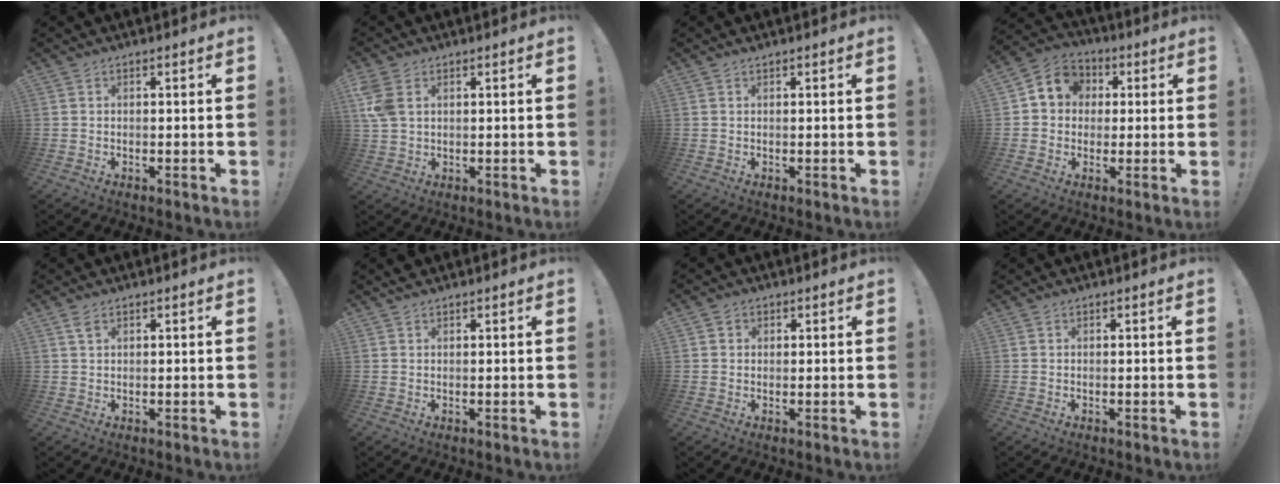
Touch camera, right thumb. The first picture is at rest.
{"total": 6.4, "force": [2.5, 4.2, 4.1], "torque": [-0.088, -0.003, 0.051]}
{"total": 0.5, "force": [0.5, -0.1, 0.2], "torque": [0.002, -0.003, 0.008]}
{"total": 7.8, "force": [0.9, 7.2, 2.9], "torque": [-0.034, 0.005, 0.021]}
{"total": 2.2, "force": [1.4, 1.0, 1.4], "torque": [-0.024, -0.002, 0.024]}
{"total": 0.9, "force": [0.9, 0.2, 0.0], "torque": [0.007, -0.003, 0.015]}
{"total": 1.6, "force": [0.6, 1.5, 0.3], "torque": [0.002, -0.002, 0.011]}
{"total": 0.0}